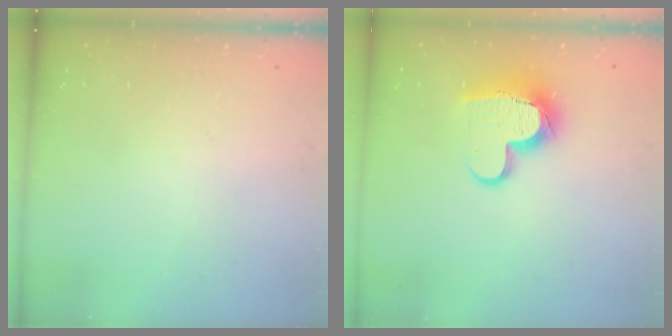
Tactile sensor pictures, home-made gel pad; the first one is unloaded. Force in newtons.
{"total": 12.0, "press": 12.0, "slide": 1.1}